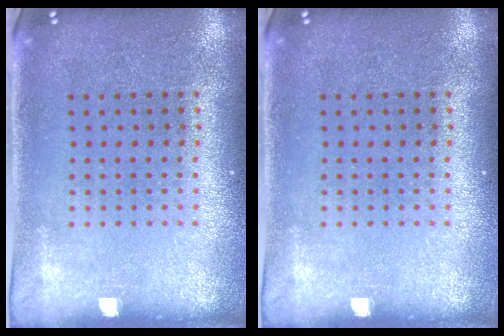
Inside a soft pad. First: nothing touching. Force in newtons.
{"total": 0.0}